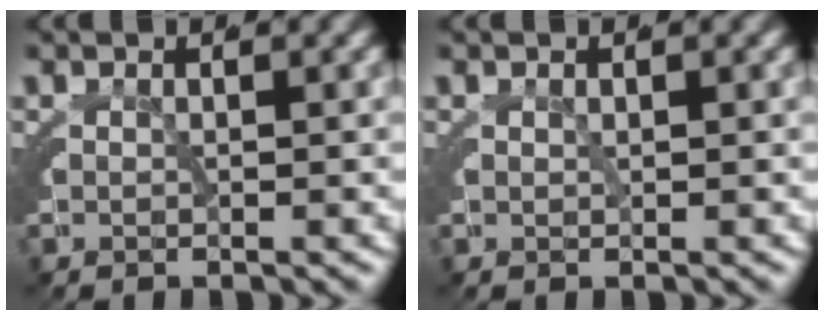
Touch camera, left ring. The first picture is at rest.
{"total": 0.6, "force": [0.6, 0.0, 0.3], "torque": [-0.005, -0.001, 0.012]}